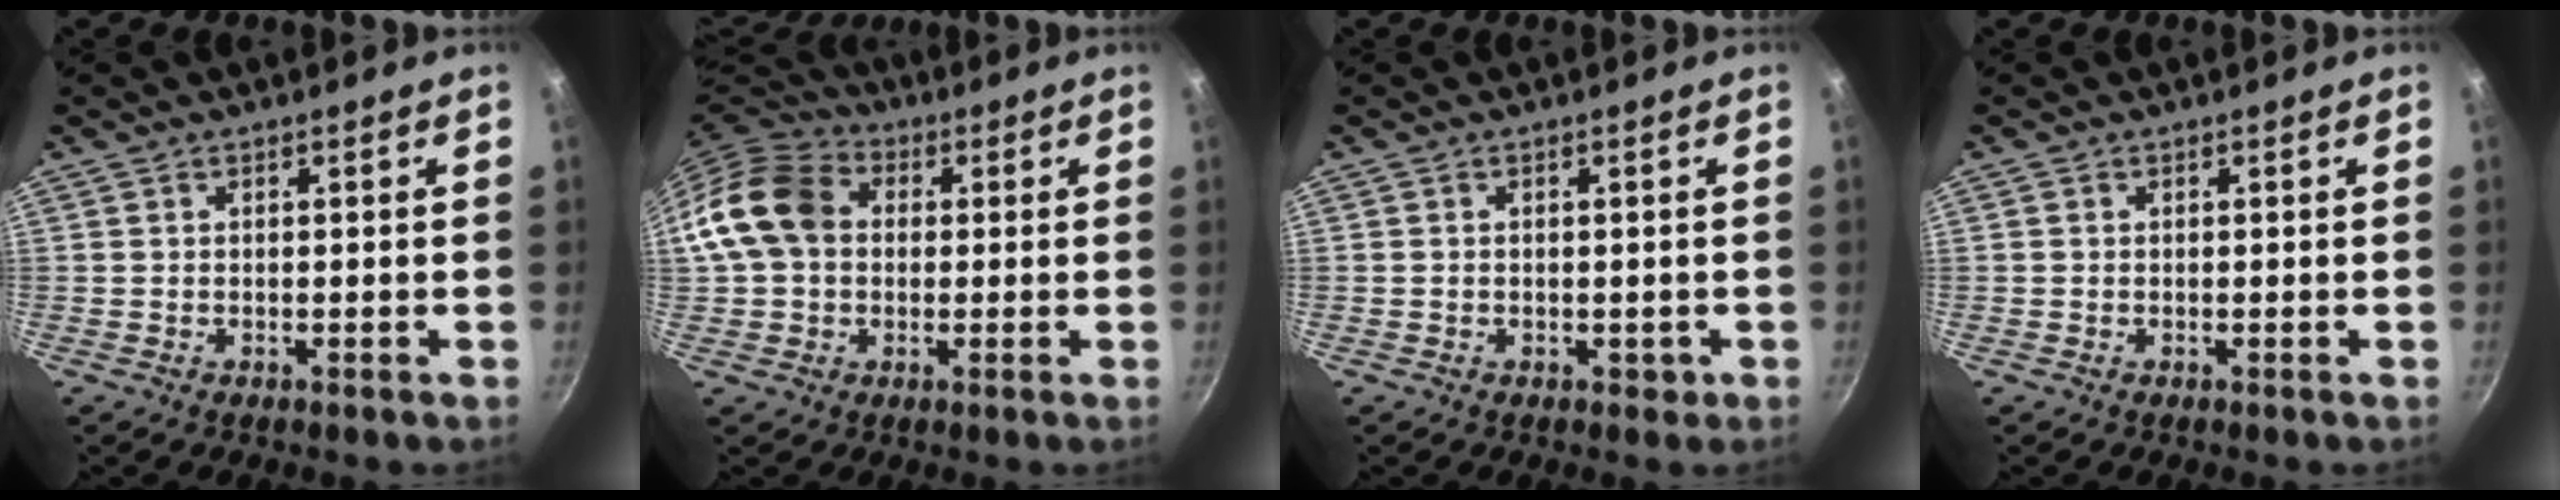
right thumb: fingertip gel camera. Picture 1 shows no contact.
{"total": 12.7, "force": [1.2, 10.1, 7.6], "torque": [-0.120, 0.025, 0.005]}
{"total": 1.4, "force": [-0.3, 1.1, 0.7], "torque": [-0.006, 0.001, -0.003]}
{"total": 0.0}